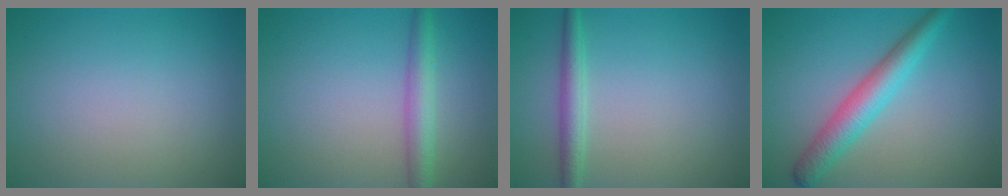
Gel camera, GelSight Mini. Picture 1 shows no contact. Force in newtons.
{"total": 3.1, "press": 3.1, "slide": 0.1}
{"total": 2.3, "press": 2.3, "slide": 0.1}
{"total": 4.2, "press": 4.2, "slide": 0.1}